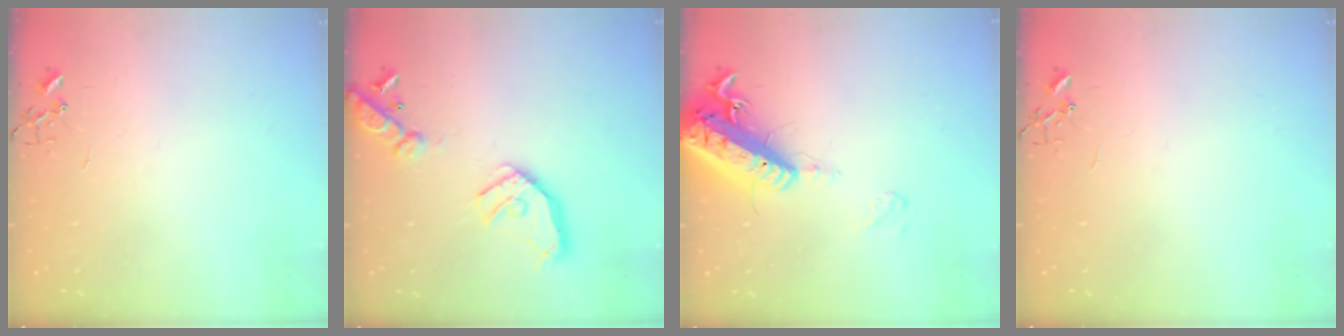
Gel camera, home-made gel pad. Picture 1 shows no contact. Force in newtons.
{"total": 17.3, "press": 17.0, "slide": 2.8}
{"total": 18.9, "press": 18.5, "slide": 3.7}
{"total": 0.0}